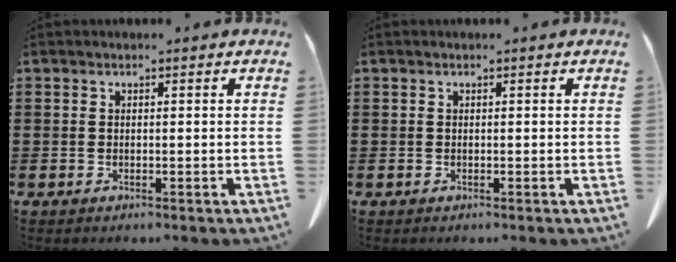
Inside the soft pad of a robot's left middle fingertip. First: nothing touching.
{"total": 0.0}